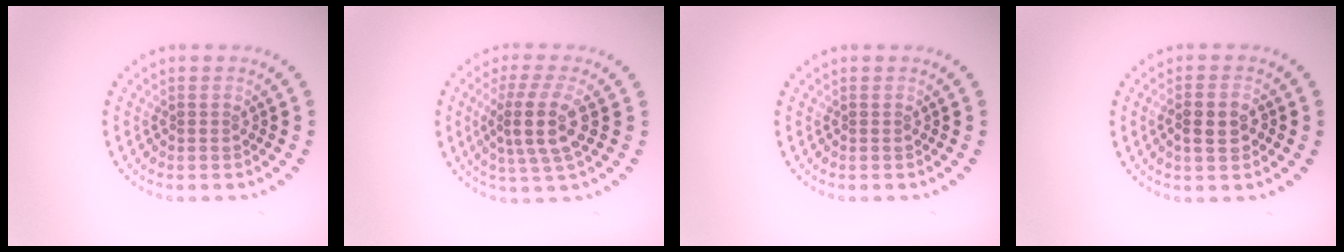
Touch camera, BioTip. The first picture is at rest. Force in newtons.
{"total": 4.0, "press": 3.4, "slide": 2.2}
{"total": 0.0}
{"total": 2.8, "press": 2.8, "slide": 0.5}